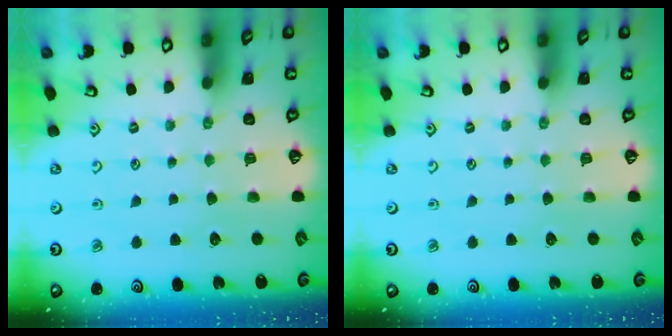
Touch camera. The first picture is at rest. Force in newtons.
{"total": 0.0}